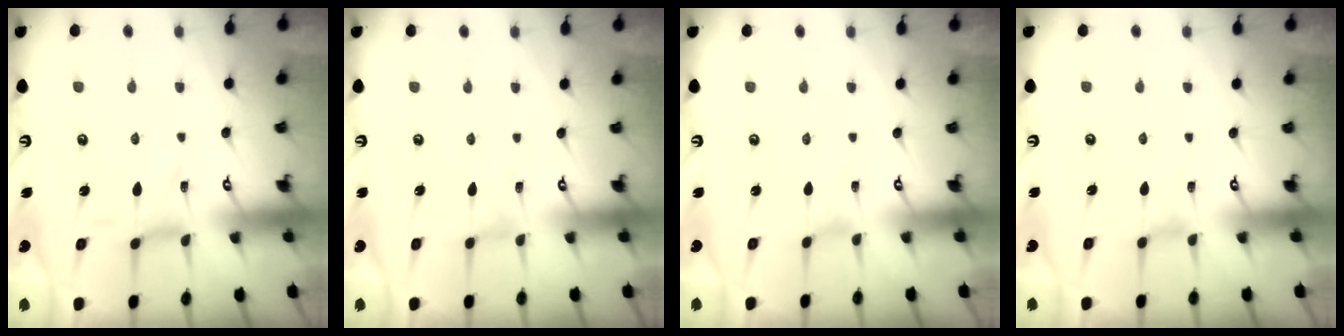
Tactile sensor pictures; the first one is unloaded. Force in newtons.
{"total": 0.0}
{"total": 0.0}
{"total": 0.7, "press": 0.6, "slide": 0.3}